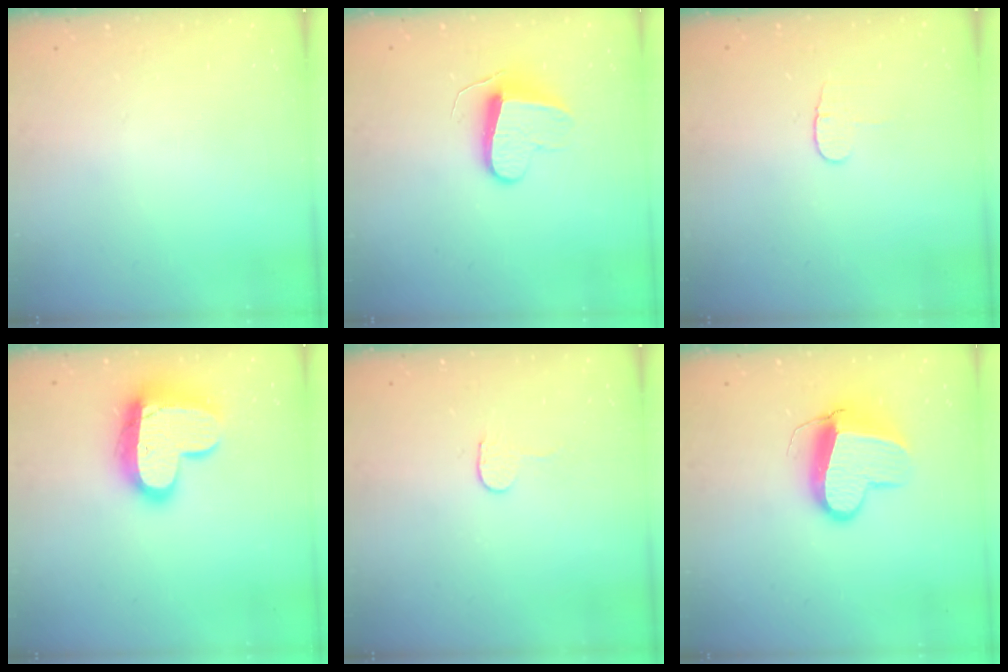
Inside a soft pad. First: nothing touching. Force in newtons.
{"total": 9.3, "press": 9.3, "slide": 0.5}
{"total": 3.7, "press": 3.7, "slide": 0.5}
{"total": 17.3, "press": 17.2, "slide": 1.4}
{"total": 2.7, "press": 2.7, "slide": 0.2}
{"total": 12.0, "press": 11.9, "slide": 1.2}